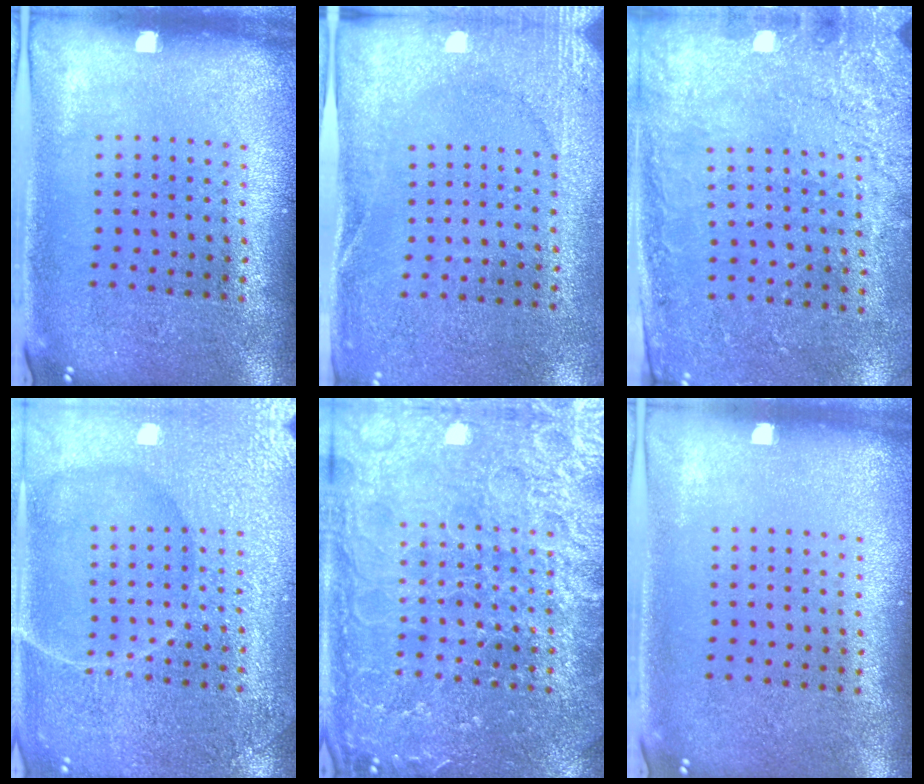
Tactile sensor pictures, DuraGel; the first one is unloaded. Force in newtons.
{"total": 2.6, "press": 2.4, "slide": 0.9}
{"total": 2.7, "press": 2.2, "slide": 1.5}
{"total": 6.6, "press": 6.5, "slide": 0.9}
{"total": 7.0, "press": 6.9, "slide": 0.8}
{"total": 0.0}